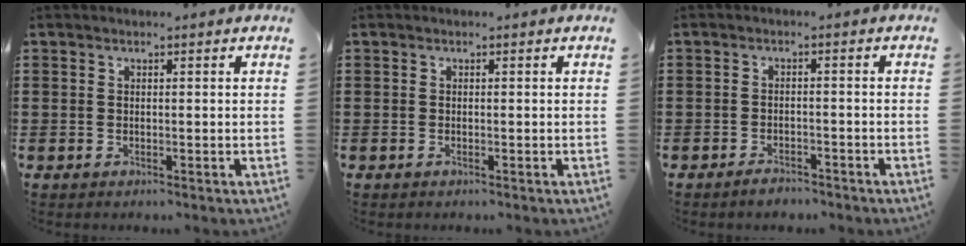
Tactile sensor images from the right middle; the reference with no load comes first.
{"total": 0.0}
{"total": 2.0, "force": [-1.9, 0.4, 0.3], "torque": [-0.011, 0.000, -0.038]}